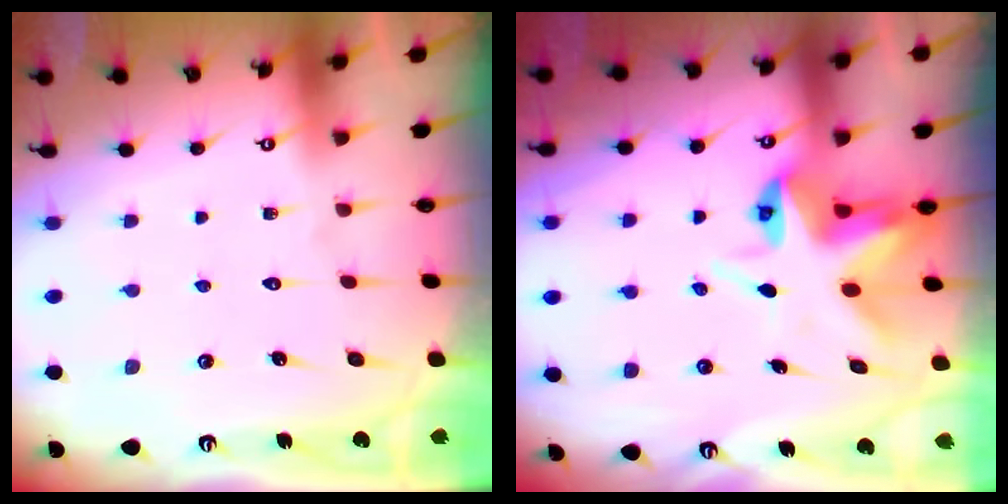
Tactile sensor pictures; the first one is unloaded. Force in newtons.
{"total": 6.2, "press": 6.2, "slide": 0.5}